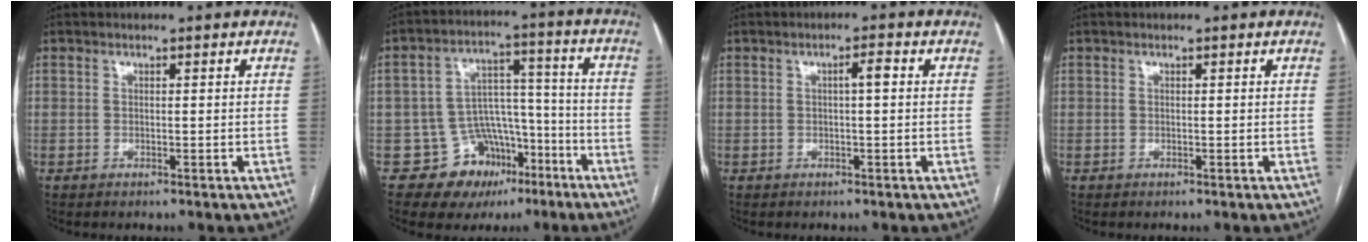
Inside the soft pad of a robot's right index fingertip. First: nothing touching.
{"total": 10.3, "force": [-5.9, 8.1, 2.7], "torque": [-0.022, 0.057, -0.082]}
{"total": 2.0, "force": [0.3, 0.2, 1.9], "torque": [-0.031, 0.004, 0.004]}
{"total": 0.0}